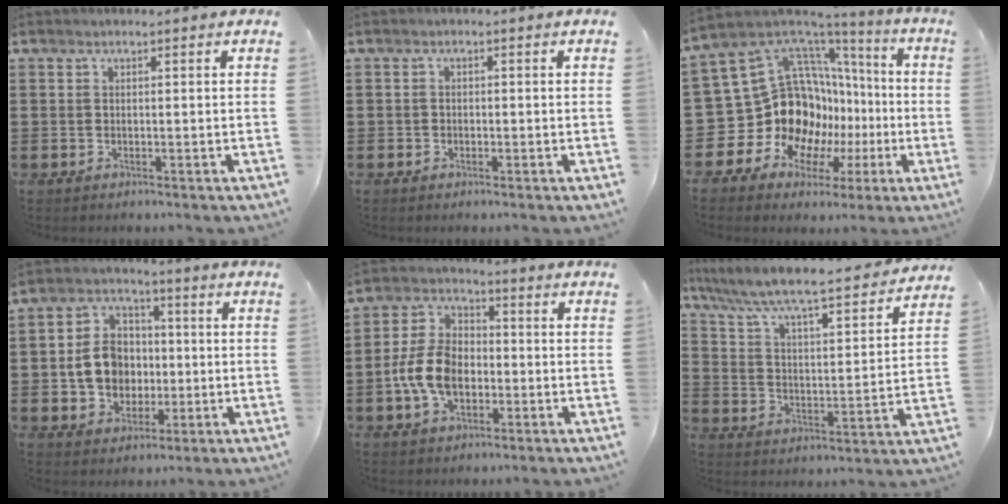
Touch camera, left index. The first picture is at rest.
{"total": 0.9, "force": [-0.5, 0.7, 0.2], "torque": [-0.006, 0.001, -0.011]}
{"total": 14.4, "force": [0.0, 12.9, 6.3], "torque": [-0.172, -0.054, 0.033]}
{"total": 8.4, "force": [-0.5, 7.1, 4.4], "torque": [-0.104, 0.017, -0.010]}
{"total": 8.9, "force": [-2.1, 5.8, 6.4], "torque": [-0.155, 0.008, -0.046]}
{"total": 5.8, "force": [5.2, 0.1, 2.7], "torque": [-0.077, -0.046, 0.077]}